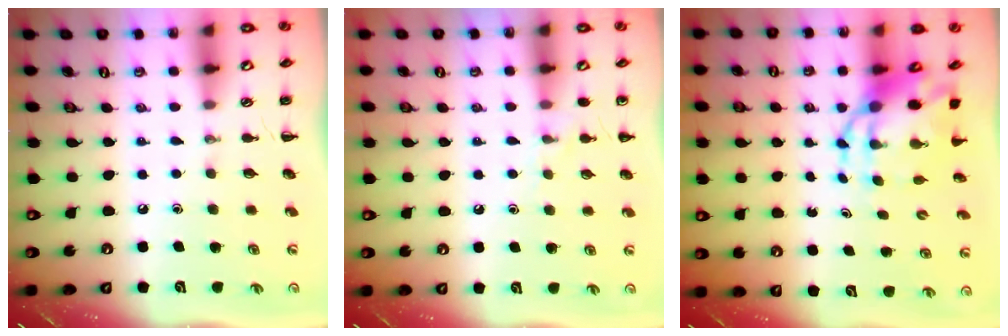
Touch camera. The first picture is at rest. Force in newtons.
{"total": 6.1, "press": 5.7, "slide": 2.2}
{"total": 7.8, "press": 7.5, "slide": 2.0}